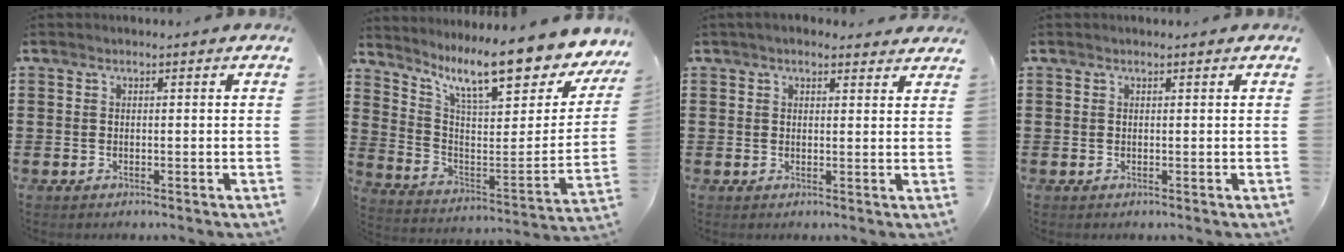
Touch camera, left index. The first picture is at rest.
{"total": 12.5, "force": [9.6, 1.7, 7.7], "torque": [-0.154, -0.078, 0.156]}
{"total": 2.3, "force": [2.0, 0.8, 0.7], "torque": [-0.019, 0.003, 0.038]}
{"total": 0.0}